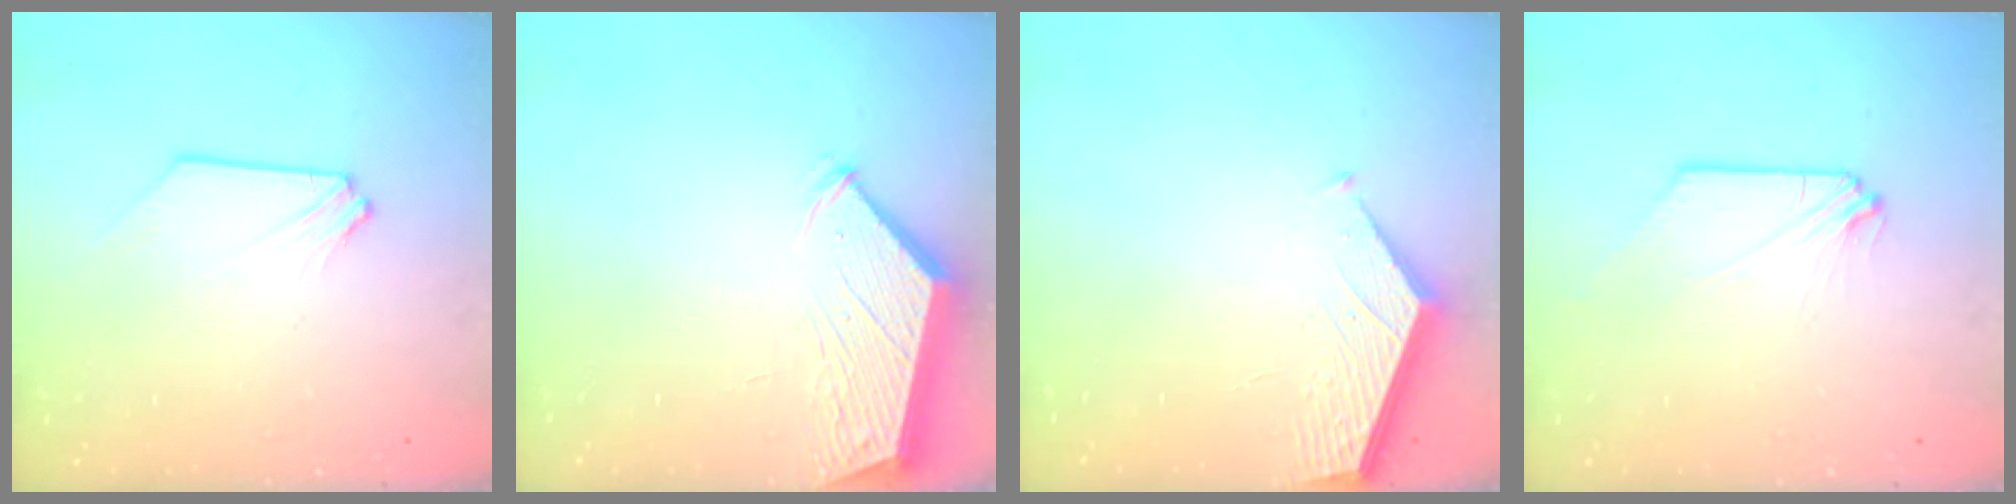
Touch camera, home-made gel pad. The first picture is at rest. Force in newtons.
{"total": 3.3, "press": 3.2, "slide": 0.4}
{"total": 2.2, "press": 2.2, "slide": 0.2}
{"total": 0.0}